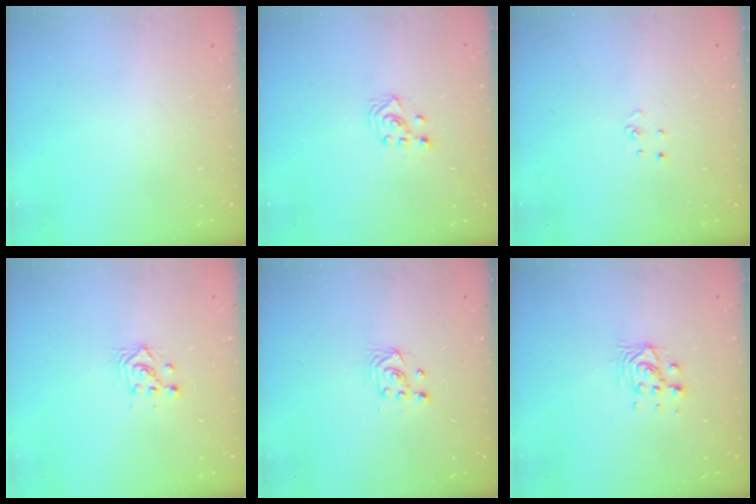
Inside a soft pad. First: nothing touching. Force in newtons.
{"total": 3.1, "press": 3.1, "slide": 0.8}
{"total": 3.1, "press": 3.1, "slide": 0.2}
{"total": 3.0, "press": 3.0, "slide": 0.1}
{"total": 2.9, "press": 2.6, "slide": 1.3}
{"total": 7.6, "press": 7.6, "slide": 0.3}